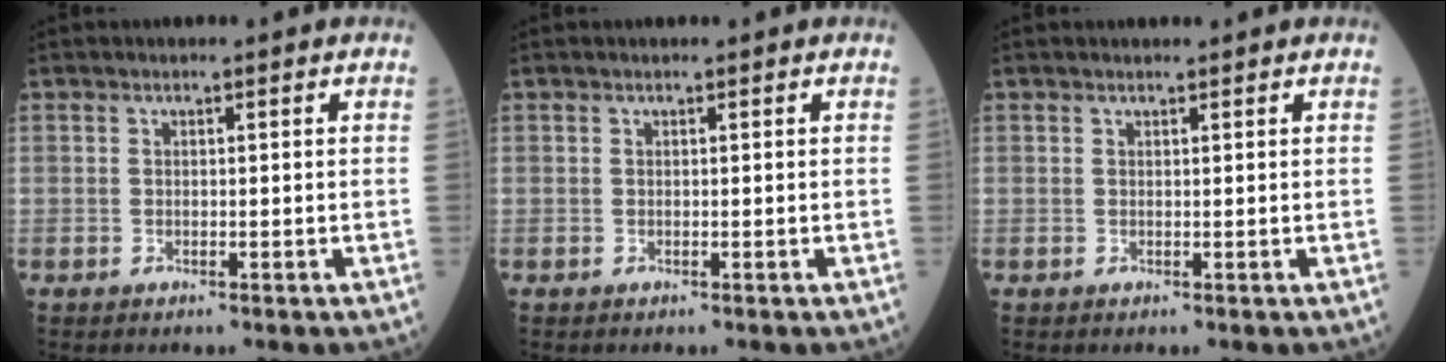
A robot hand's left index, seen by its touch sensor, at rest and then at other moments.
{"total": 0.0}
{"total": 0.7, "force": [0.7, 0.1, 0.2], "torque": [-0.006, 0.003, 0.010]}